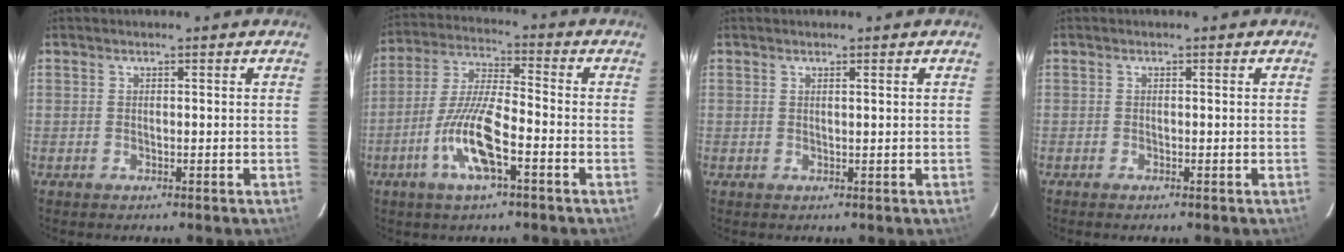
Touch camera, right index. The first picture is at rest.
{"total": 11.0, "force": [-4.5, 2.0, 9.8], "torque": [-0.201, -0.003, -0.086]}
{"total": 0.6, "force": [0.3, -0.1, 0.5], "torque": [-0.012, 0.002, 0.006]}
{"total": 0.9, "force": [-0.7, 0.1, 0.6], "torque": [-0.015, -0.002, -0.010]}